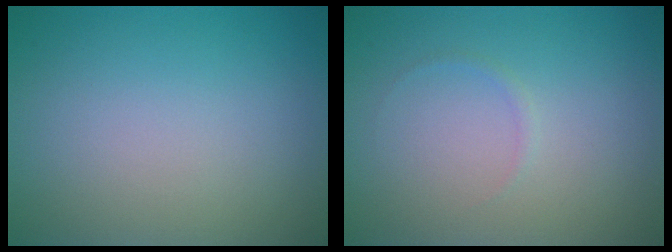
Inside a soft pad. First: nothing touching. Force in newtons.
{"total": 1.2, "press": 1.2, "slide": 0.2}